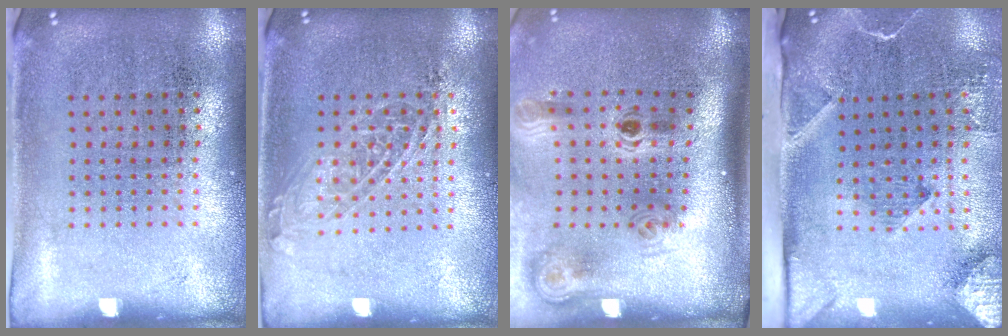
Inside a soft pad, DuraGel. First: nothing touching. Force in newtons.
{"total": 1.4, "press": 1.2, "slide": 0.7}
{"total": 2.2, "press": 1.4, "slide": 1.7}
{"total": 3.0, "press": 2.1, "slide": 2.1}